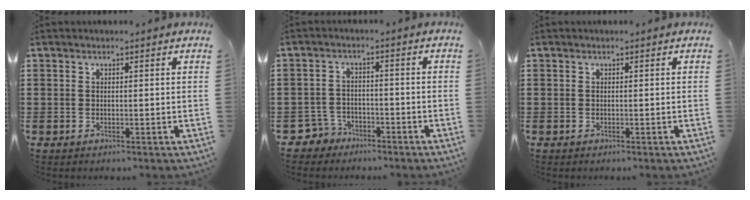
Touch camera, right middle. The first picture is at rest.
{"total": 3.4, "force": [-2.9, 1.7, 0.3], "torque": [-0.031, -0.003, -0.066]}
{"total": 0.0}